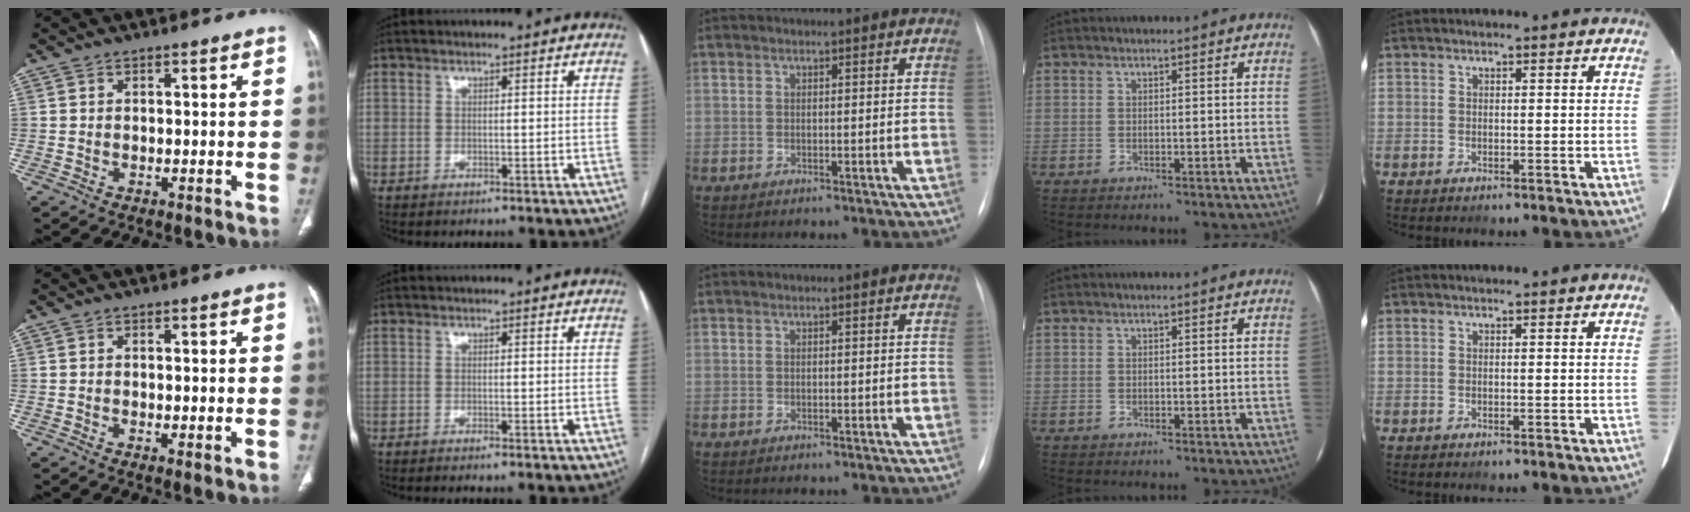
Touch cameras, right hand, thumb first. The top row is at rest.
{"thumb": {"total": 1.0, "force": [-0.1, 0.2, 0.9], "torque": [-0.022, -0.006, -0.002]}, "index": {"total": 0.6, "force": [-0.4, -0.2, 0.4], "torque": [-0.010, 0.001, -0.009]}}